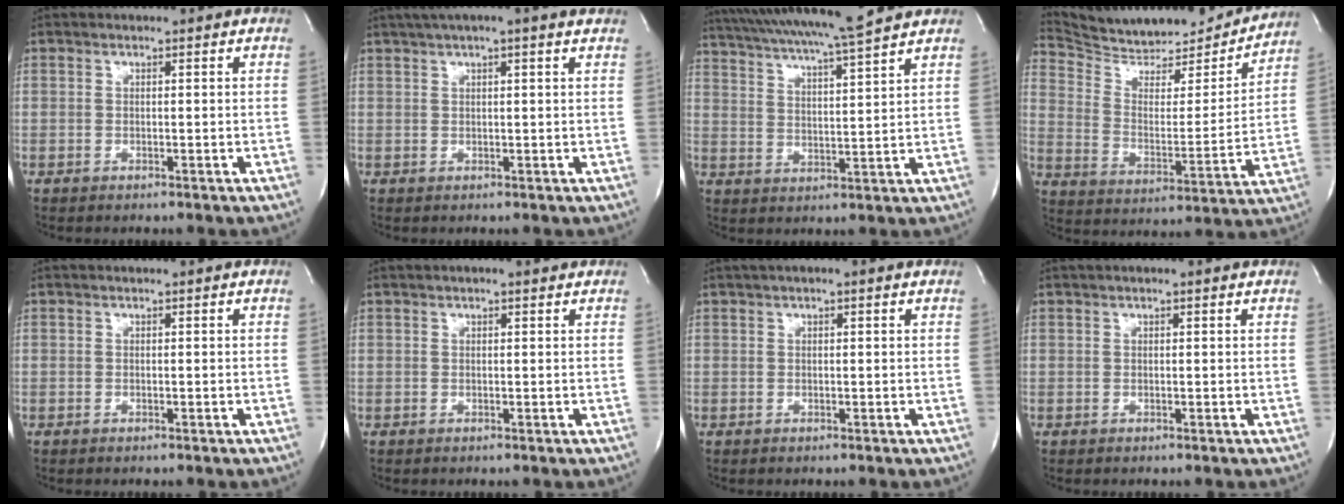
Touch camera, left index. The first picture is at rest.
{"total": 6.9, "force": [5.1, -0.1, 4.6], "torque": [-0.077, 0.027, 0.064]}
{"total": 15.6, "force": [13.8, -1.0, 7.3], "torque": [-0.136, 0.002, 0.212]}
{"total": 19.4, "force": [18.6, 3.6, 4.0], "torque": [-0.066, -0.037, 0.274]}
{"total": 0.0}
{"total": 1.8, "force": [1.2, 0.5, 1.3], "torque": [-0.020, 0.011, 0.015]}
{"total": 2.5, "force": [1.5, 0.4, 2.0], "torque": [-0.033, 0.019, 0.020]}
{"total": 1.5, "force": [1.0, 0.2, 1.1], "torque": [-0.014, 0.017, 0.012]}